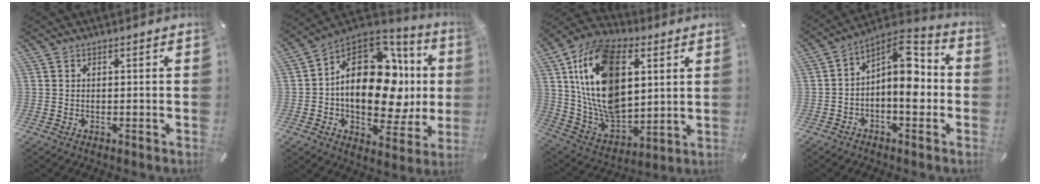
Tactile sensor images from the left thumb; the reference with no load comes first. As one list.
[{"total": 22.7, "force": [2.2, 14.3, 17.5], "torque": [-0.274, -0.025, 0.038]}, {"total": 22.3, "force": [6.3, 15.1, 15.2], "torque": [-0.329, -0.022, 0.107]}, {"total": 11.2, "force": [0.1, 6.7, 9.0], "torque": [-0.129, -0.020, -0.001]}]